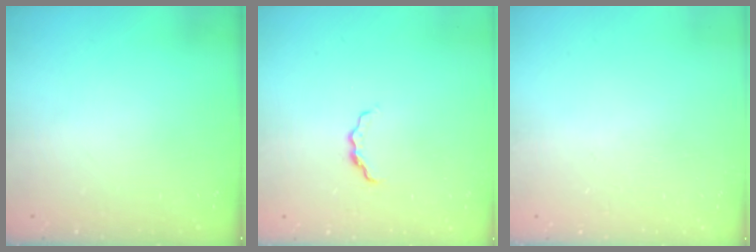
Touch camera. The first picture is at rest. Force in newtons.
{"total": 3.8, "press": 3.7, "slide": 0.6}
{"total": 1.7, "press": 1.6, "slide": 0.8}